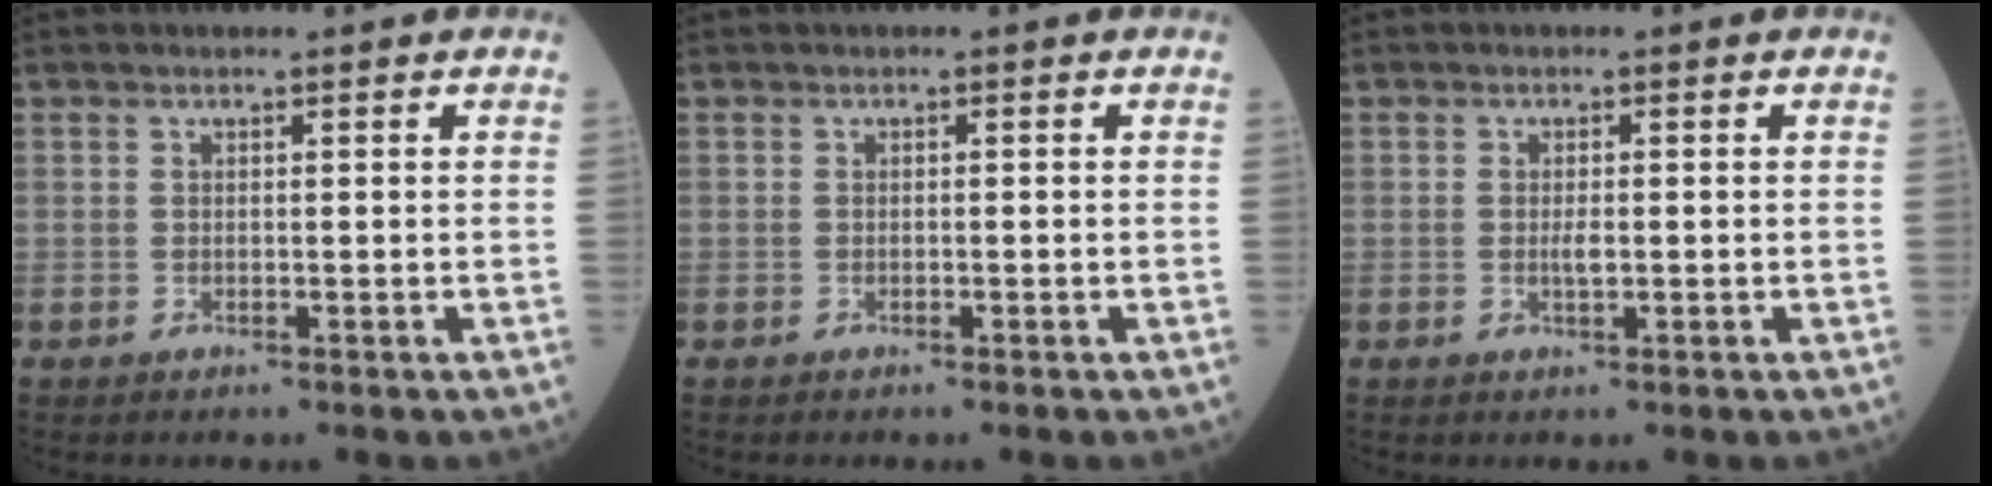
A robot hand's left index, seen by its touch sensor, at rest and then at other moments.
{"total": 0.0}
{"total": 1.4, "force": [-0.3, 0.3, 1.3], "torque": [-0.025, -0.005, -0.006]}